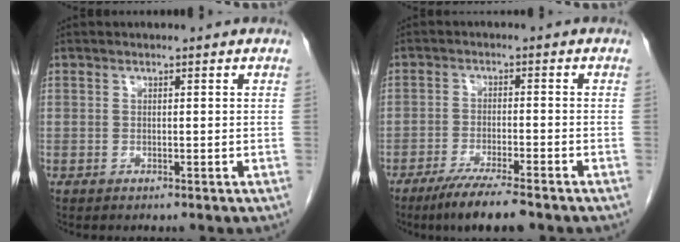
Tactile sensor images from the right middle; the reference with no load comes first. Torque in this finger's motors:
{"motor_torque": [1.16, -0.97, 0.39, 0.11]}